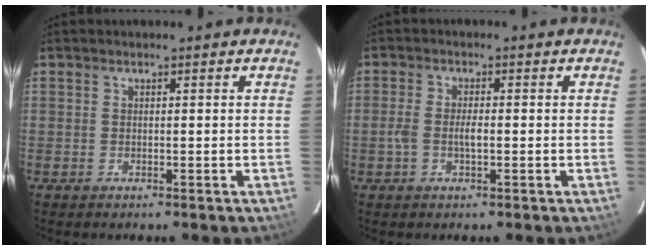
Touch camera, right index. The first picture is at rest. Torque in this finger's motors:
{"motor_torque": [0.57, -0.09, 0.34, 0.07]}